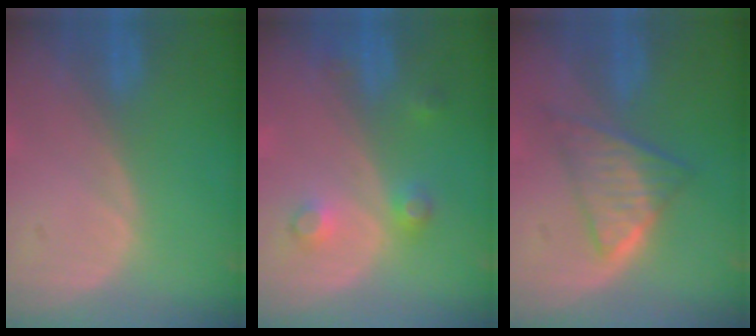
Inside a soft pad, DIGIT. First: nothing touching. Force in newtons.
{"total": 3.6, "press": 3.3, "slide": 1.5}
{"total": 6.1, "press": 5.7, "slide": 2.0}